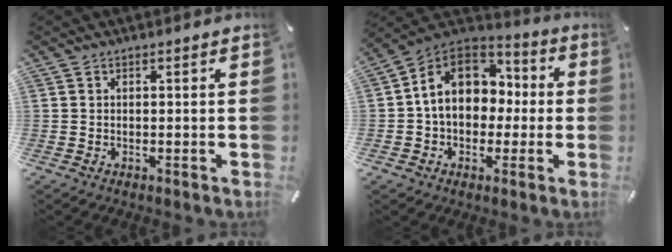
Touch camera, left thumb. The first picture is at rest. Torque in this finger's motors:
{"motor_torque": [2.38, 2.63, 1.16, 0.69, 0.17]}